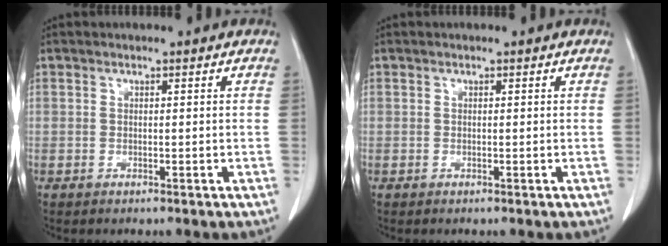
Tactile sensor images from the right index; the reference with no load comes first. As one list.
[{"total": 0.0}]